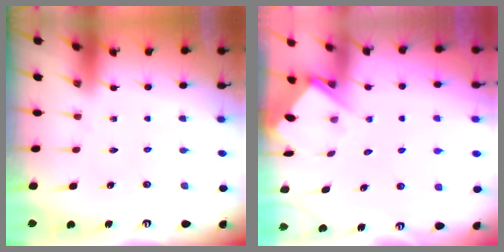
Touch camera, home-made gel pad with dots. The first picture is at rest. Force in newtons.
{"total": 4.0, "press": 4.0, "slide": 0.4}